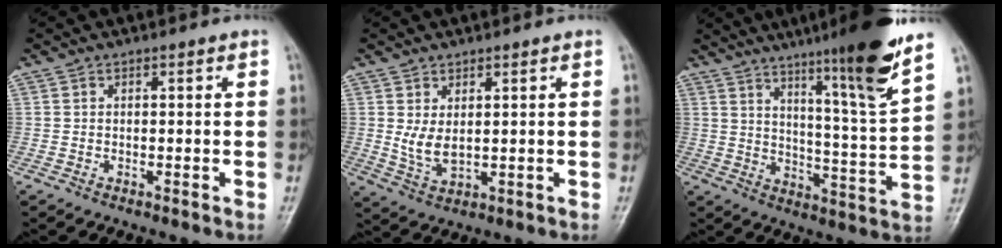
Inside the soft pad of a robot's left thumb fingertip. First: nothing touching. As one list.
[{"total": 4.6, "force": [1.1, 2.2, 3.9], "torque": [-0.071, -0.013, 0.032]}, {"total": 17.4, "force": [11.5, 0.1, 13.1], "torque": [-0.185, -0.064, 0.174]}]